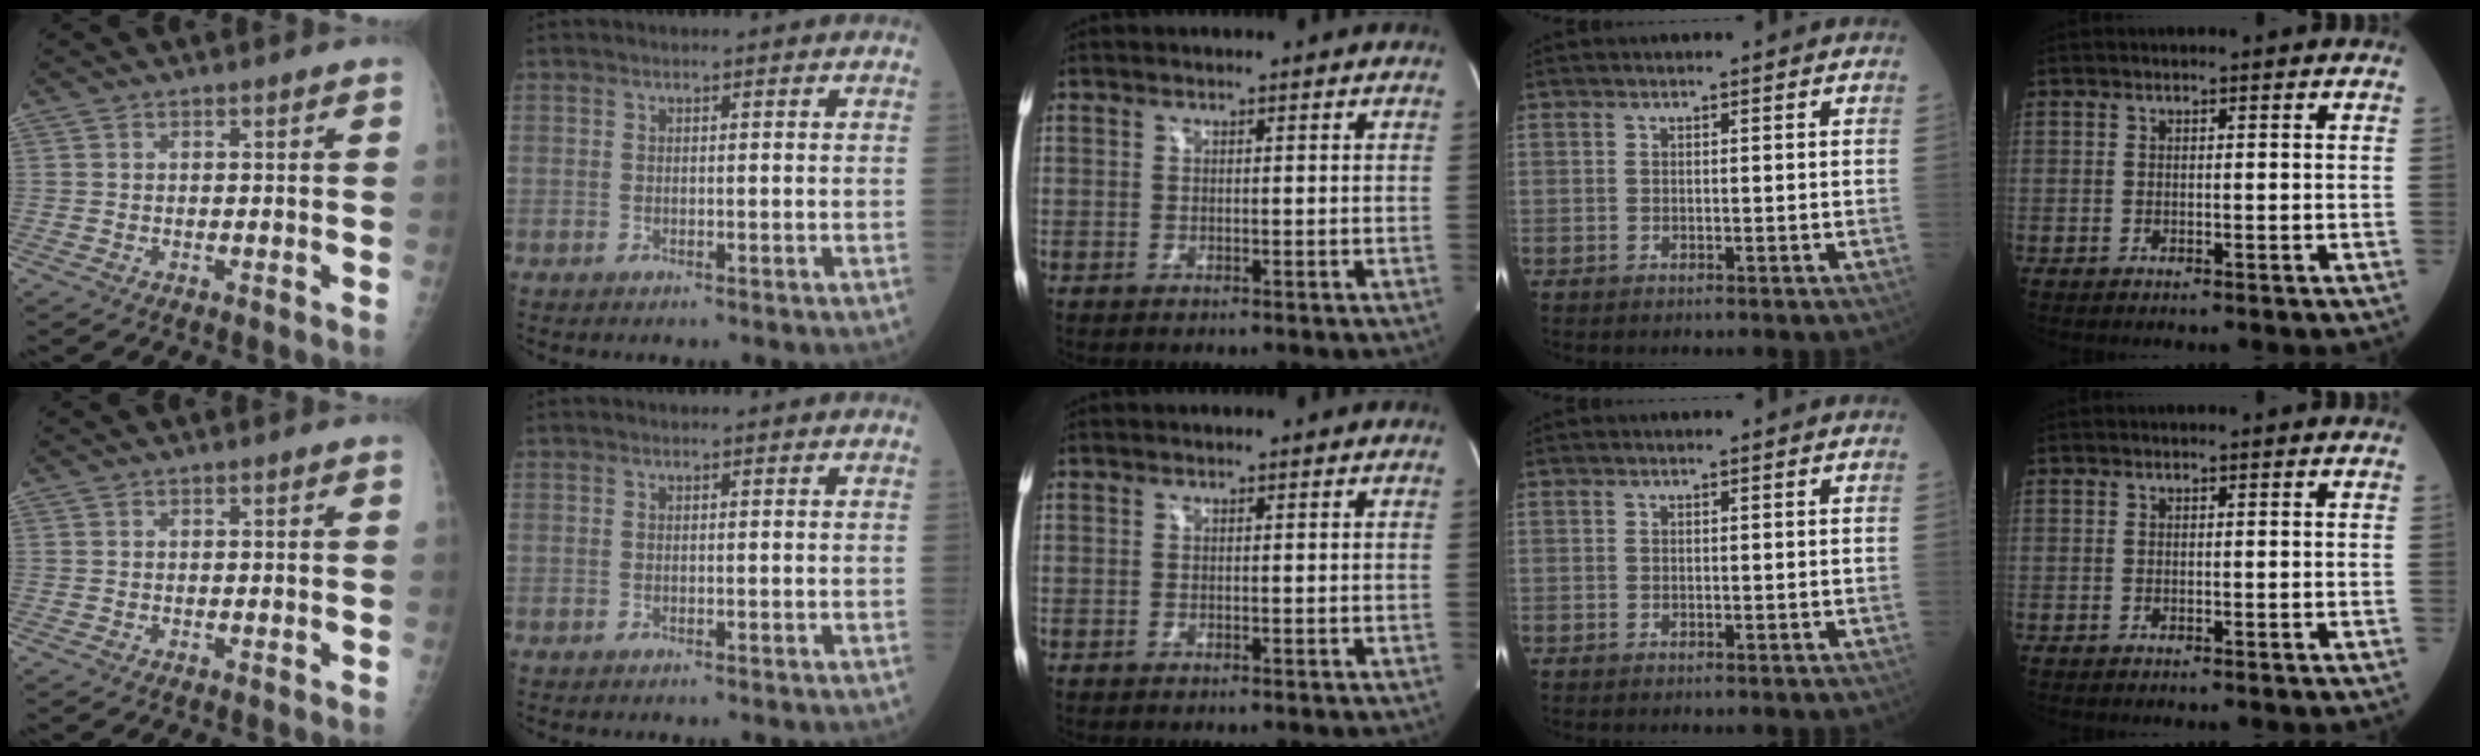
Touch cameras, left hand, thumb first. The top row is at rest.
{}